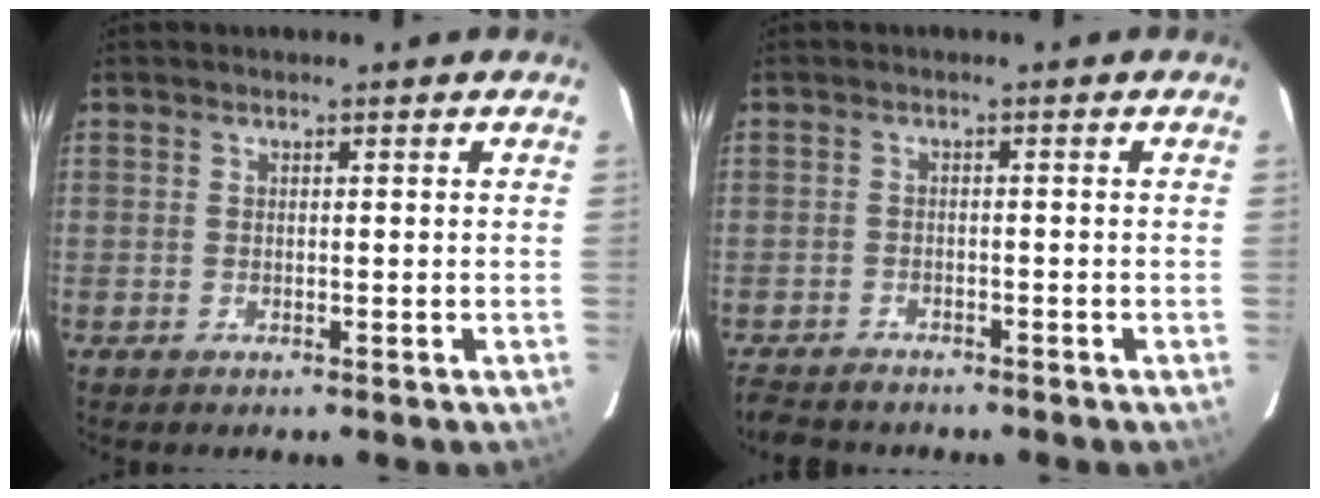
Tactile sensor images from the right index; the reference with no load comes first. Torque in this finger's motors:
{"motor_torque": [0.20, -0.03, 0.06, 0.02]}